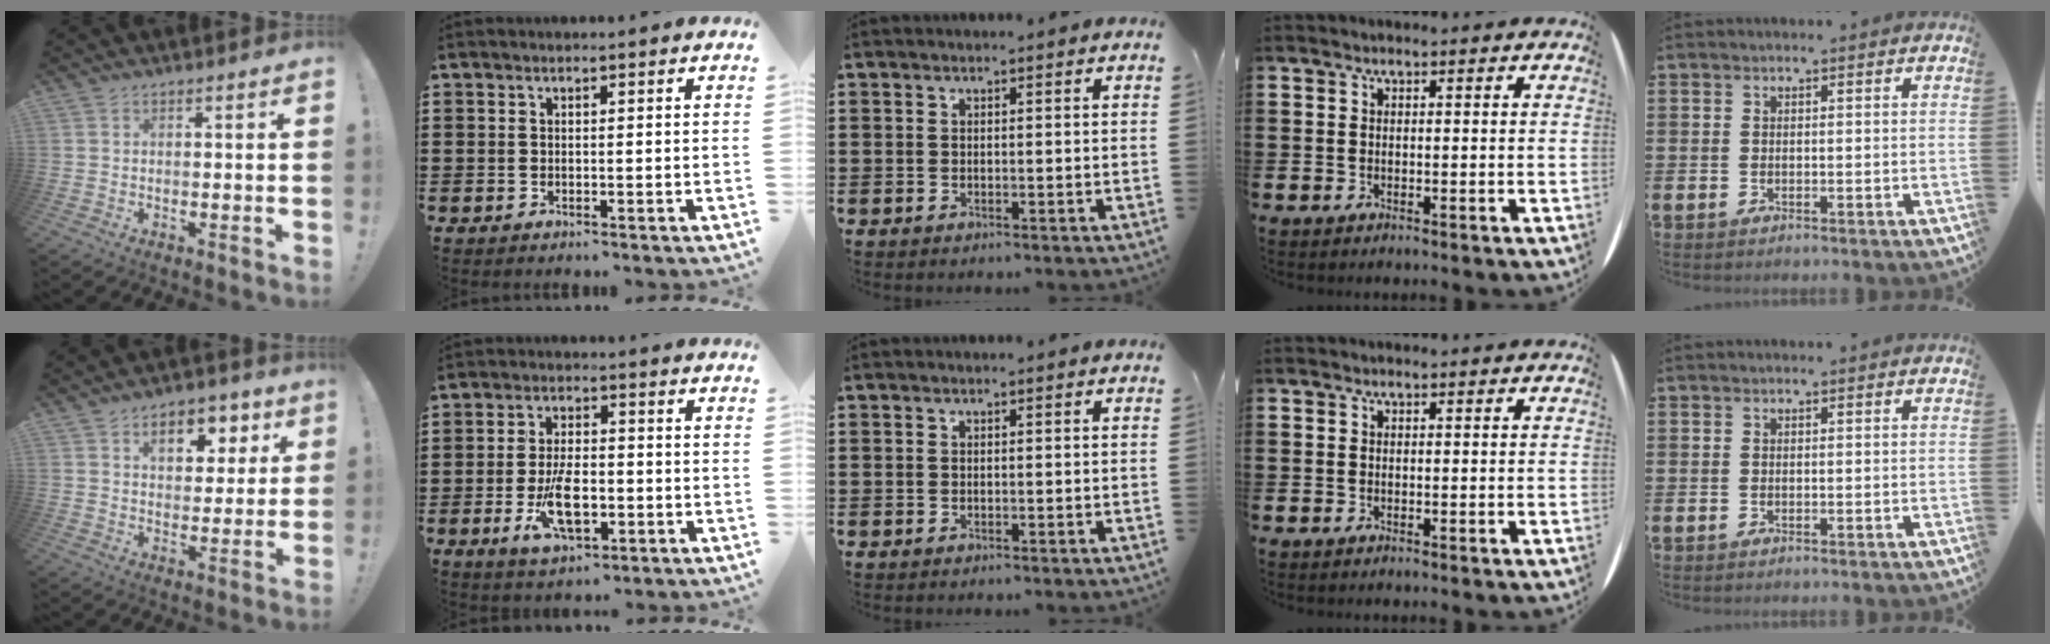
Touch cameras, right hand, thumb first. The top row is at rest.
{"thumb": {"total": 9.6, "force": [4.4, 6.0, 6.0], "torque": [-0.079, -0.011, 0.076]}, "index": {"total": 8.0, "force": [-2.4, 3.5, 6.8], "torque": [-0.146, -0.007, -0.043]}}